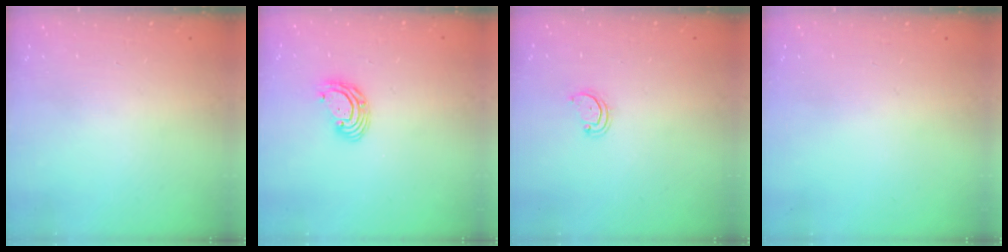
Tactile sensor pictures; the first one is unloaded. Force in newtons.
{"total": 6.4, "press": 6.3, "slide": 1.2}
{"total": 3.0, "press": 3.0, "slide": 0.2}
{"total": 0.0}